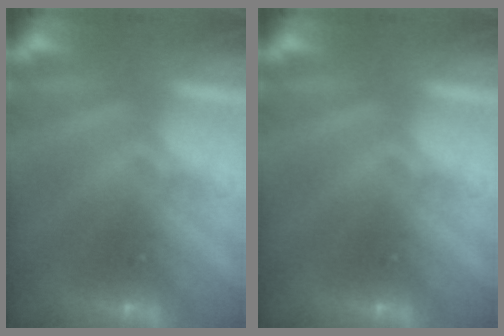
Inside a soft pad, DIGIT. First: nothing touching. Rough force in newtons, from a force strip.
{"total": 0.0}